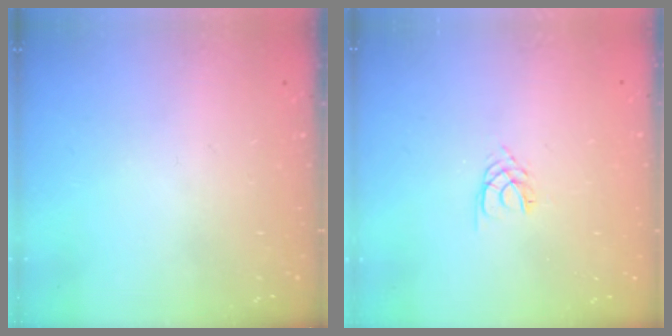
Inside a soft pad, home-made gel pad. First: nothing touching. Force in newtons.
{"total": 2.1, "press": 2.1, "slide": 0.3}